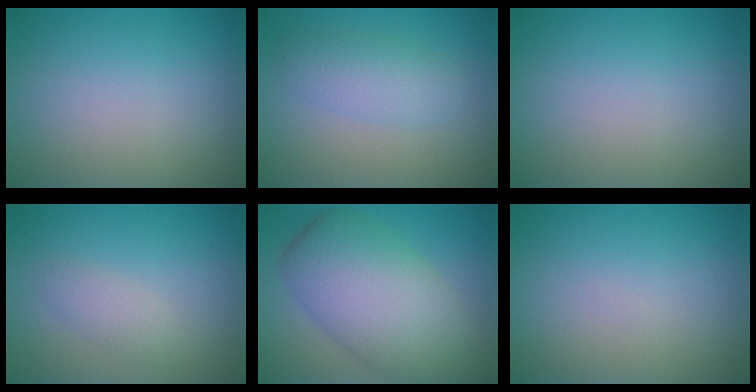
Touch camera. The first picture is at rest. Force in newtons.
{"total": 3.0, "press": 3.0, "slide": 0.1}
{"total": 0.0}
{"total": 1.5, "press": 1.5, "slide": 0.0}
{"total": 9.6, "press": 9.6, "slide": 0.3}
{"total": 0.0}